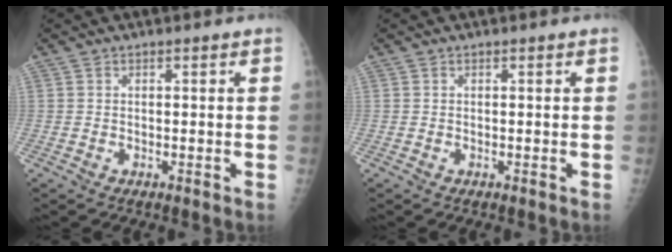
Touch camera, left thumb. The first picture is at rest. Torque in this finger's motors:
{"motor_torque": [-0.02, 0.01, -0.01, 0.00, 0.00]}